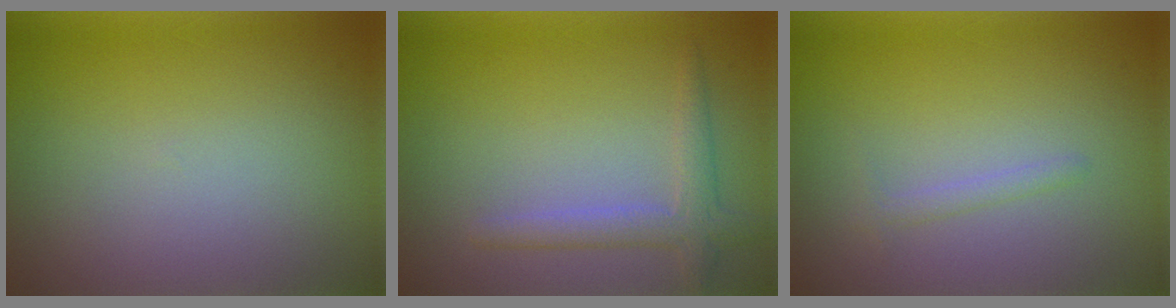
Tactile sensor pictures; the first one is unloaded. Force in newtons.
{"total": 2.5, "press": 2.5, "slide": 0.3}
{"total": 1.0, "press": 1.0, "slide": 0.0}